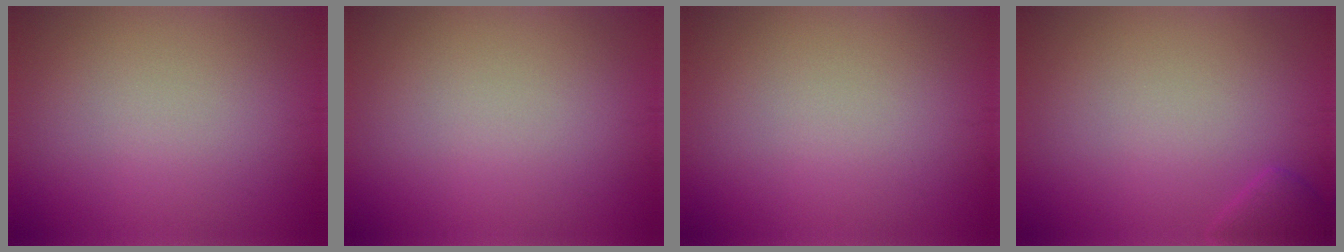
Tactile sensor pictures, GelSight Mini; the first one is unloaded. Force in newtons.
{"total": 0.0}
{"total": 0.0}
{"total": 1.3, "press": 1.3, "slide": 0.1}